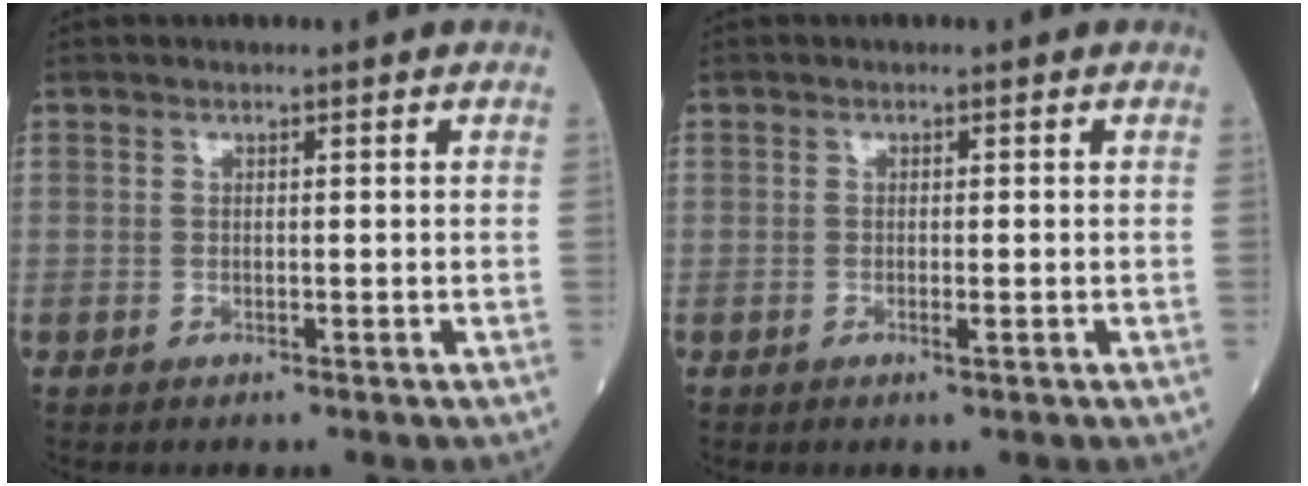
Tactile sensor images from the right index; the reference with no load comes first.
{"total": 1.0, "force": [-0.4, 0.1, 0.9], "torque": [-0.017, -0.001, -0.006]}